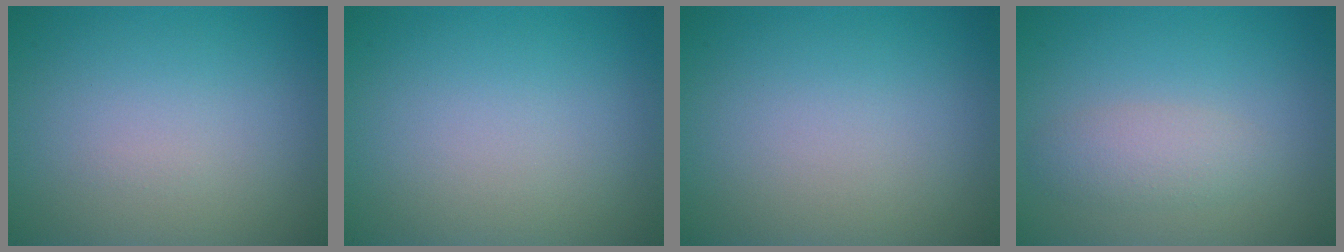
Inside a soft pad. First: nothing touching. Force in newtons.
{"total": 0.0}
{"total": 0.0}
{"total": 2.3, "press": 2.3, "slide": 0.1}